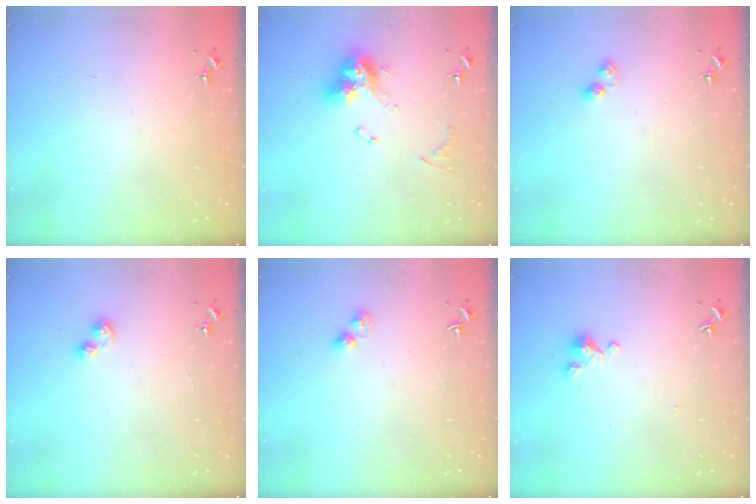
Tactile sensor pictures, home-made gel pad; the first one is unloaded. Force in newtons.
{"total": 12.9, "press": 12.8, "slide": 1.2}
{"total": 3.8, "press": 3.7, "slide": 1.1}
{"total": 5.7, "press": 5.7, "slide": 0.6}
{"total": 3.9, "press": 3.9, "slide": 0.4}
{"total": 2.9, "press": 2.9, "slide": 0.4}